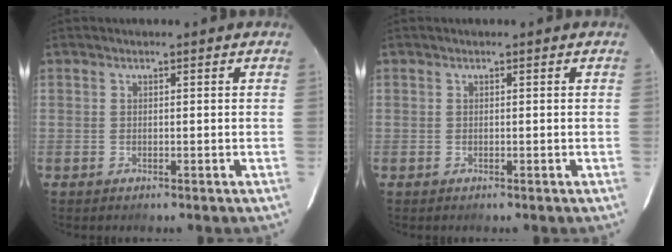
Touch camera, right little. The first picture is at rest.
{"total": 0.0}